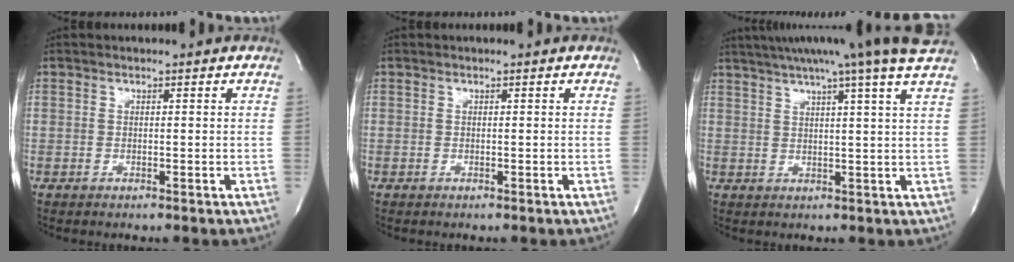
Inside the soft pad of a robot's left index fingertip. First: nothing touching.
{"total": 0.0}
{"total": 15.5, "force": [12.5, -2.1, 8.9], "torque": [-0.149, -0.004, 0.155]}